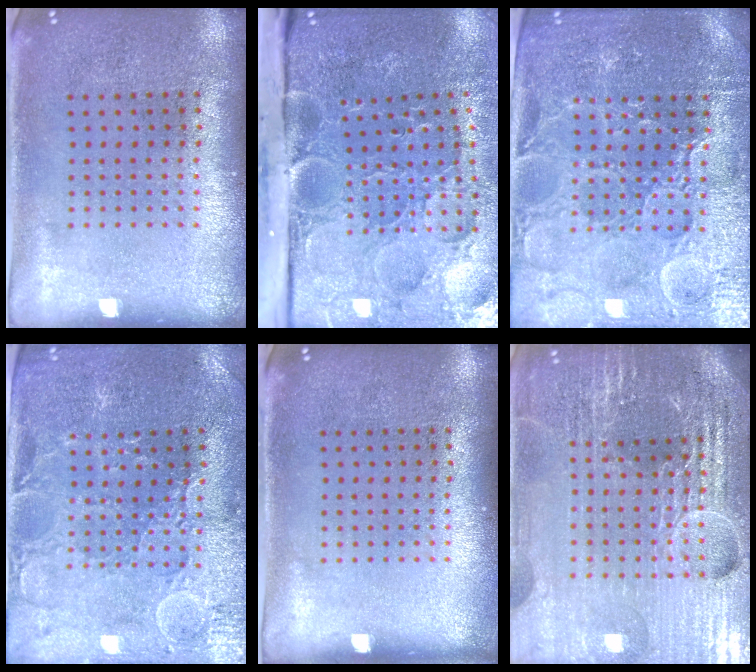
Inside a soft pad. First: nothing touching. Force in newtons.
{"total": 5.3, "press": 4.2, "slide": 3.3}
{"total": 4.2, "press": 4.1, "slide": 1.2}
{"total": 1.3, "press": 1.3, "slide": 0.4}
{"total": 0.0}
{"total": 6.4, "press": 5.6, "slide": 3.0}